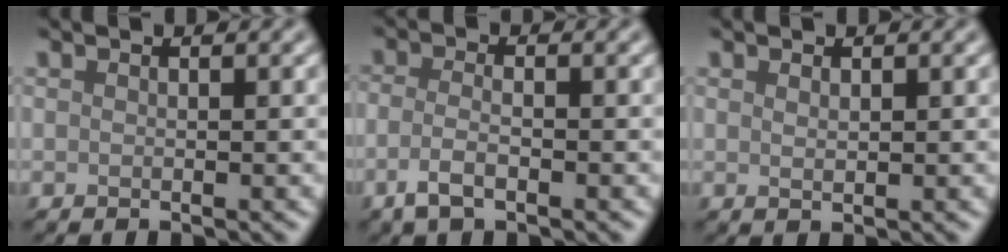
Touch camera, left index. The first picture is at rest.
{"total": 2.6, "force": [-1.1, 1.0, 2.1], "torque": [-0.048, -0.002, -0.029]}
{"total": 0.9, "force": [0.5, 0.4, 0.6], "torque": [-0.014, -0.002, 0.011]}